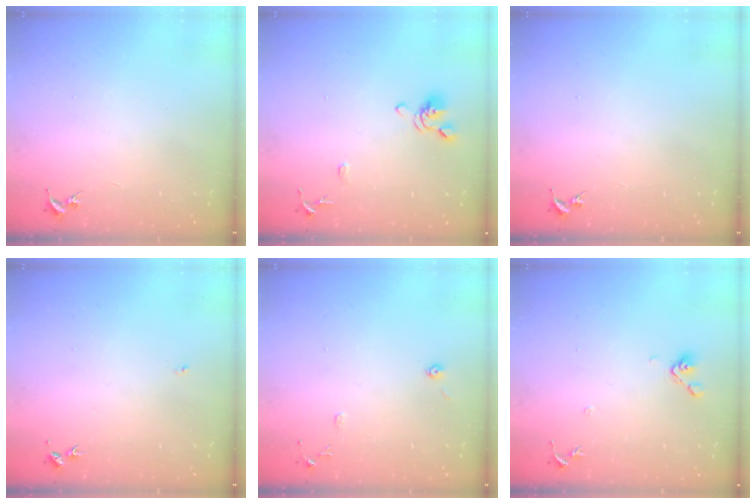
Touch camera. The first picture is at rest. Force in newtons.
{"total": 9.3, "press": 9.1, "slide": 1.4}
{"total": 0.0}
{"total": 3.5, "press": 3.4, "slide": 0.4}
{"total": 6.0, "press": 5.9, "slide": 0.8}
{"total": 7.6, "press": 7.3, "slide": 2.0}